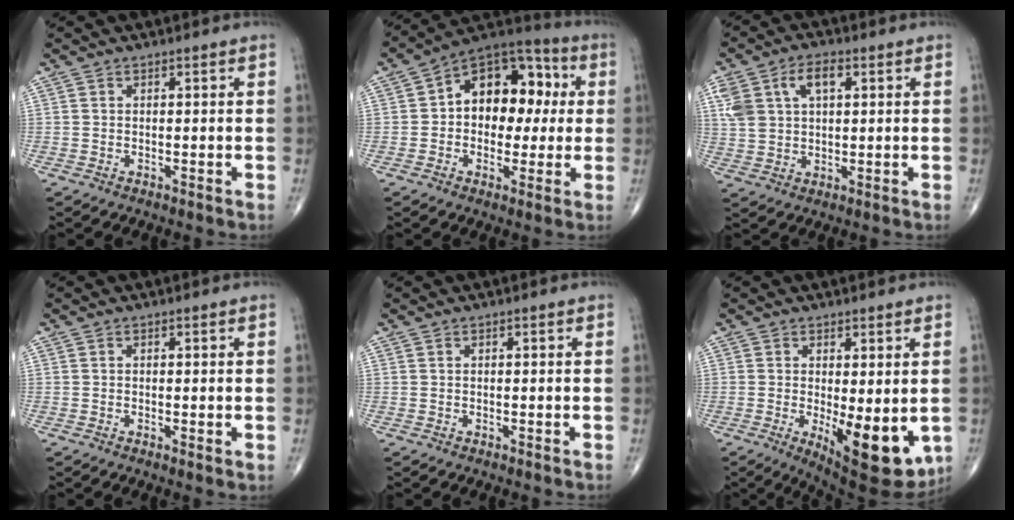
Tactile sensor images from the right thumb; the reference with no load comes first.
{"total": 15.9, "force": [1.8, 10.8, 11.6], "torque": [-0.109, 0.035, 0.013]}
{"total": 9.4, "force": [3.2, 5.6, 6.8], "torque": [-0.126, 0.012, 0.063]}
{"total": 0.8, "force": [0.0, 0.1, 0.8], "torque": [-0.016, -0.004, -0.003]}
{"total": 0.0}
{"total": 12.8, "force": [-2.3, 4.8, 11.7], "torque": [-0.149, -0.027, -0.016]}